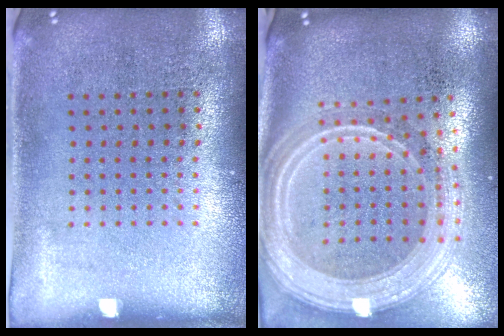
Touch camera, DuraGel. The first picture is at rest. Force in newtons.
{"total": 3.0, "press": 2.4, "slide": 1.8}